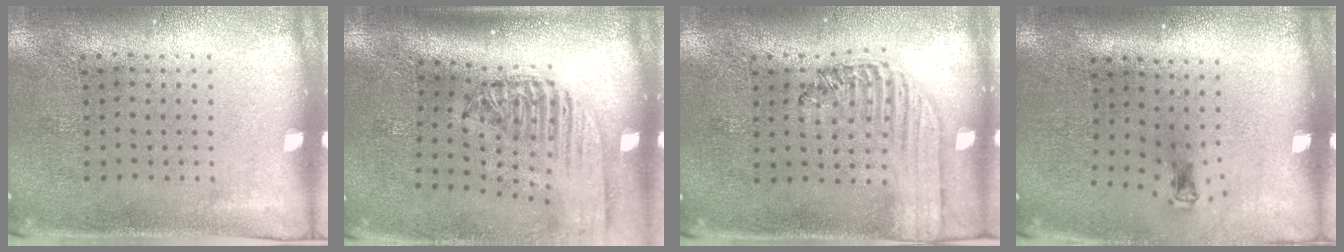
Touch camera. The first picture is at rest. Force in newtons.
{"total": 2.4, "press": 1.8, "slide": 1.6}
{"total": 1.5, "press": 1.3, "slide": 0.7}
{"total": 0.7, "press": 0.3, "slide": 0.6}